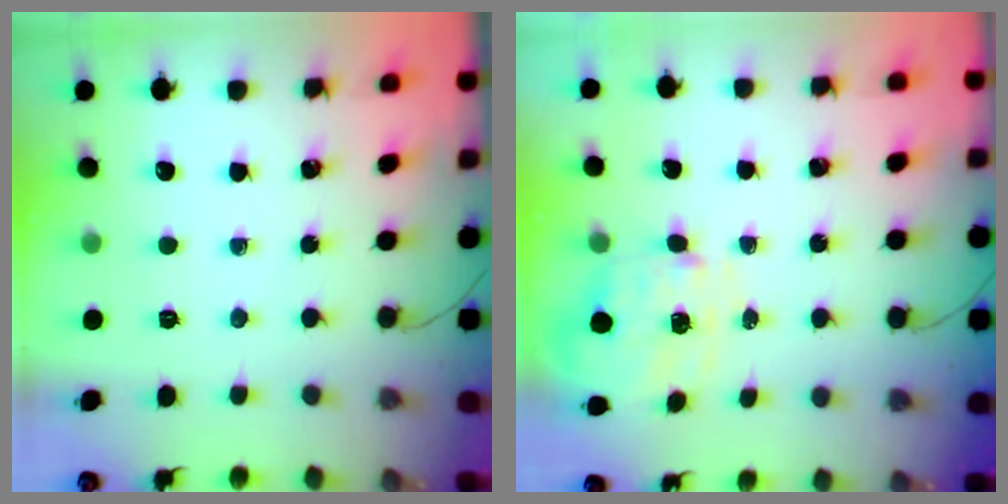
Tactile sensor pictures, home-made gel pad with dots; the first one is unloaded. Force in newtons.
{"total": 2.8, "press": 2.6, "slide": 1.1}